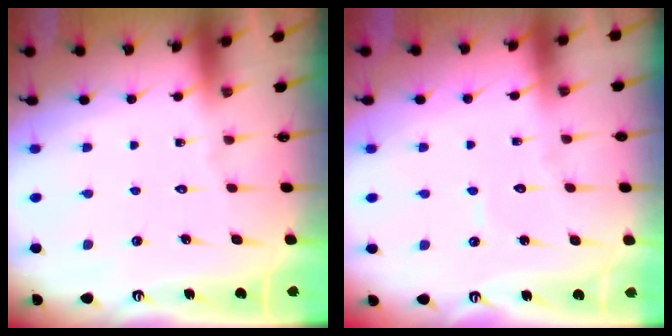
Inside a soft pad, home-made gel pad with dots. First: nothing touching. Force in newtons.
{"total": 3.8, "press": 3.8, "slide": 0.4}